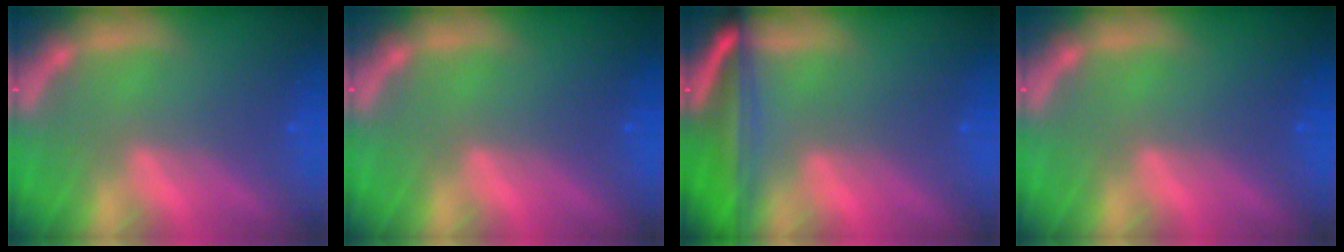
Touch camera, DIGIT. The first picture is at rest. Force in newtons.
{"total": 0.0}
{"total": 8.1}
{"total": 0.0}